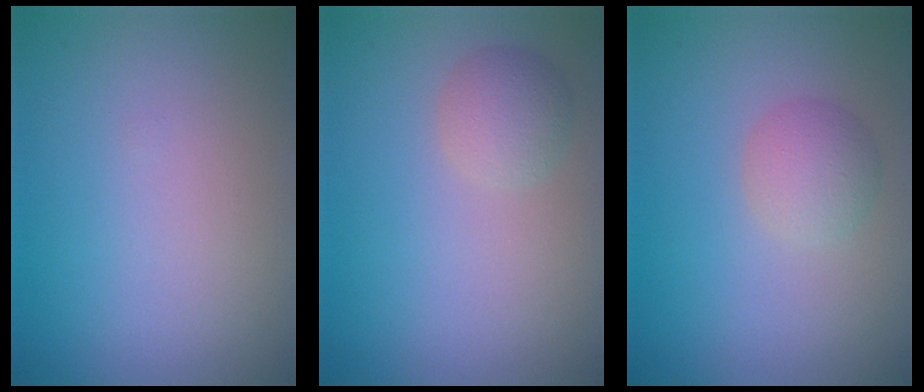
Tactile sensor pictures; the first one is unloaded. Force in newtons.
{"total": 2.1, "press": 2.1, "slide": 0.1}
{"total": 2.3, "press": 2.3, "slide": 0.0}